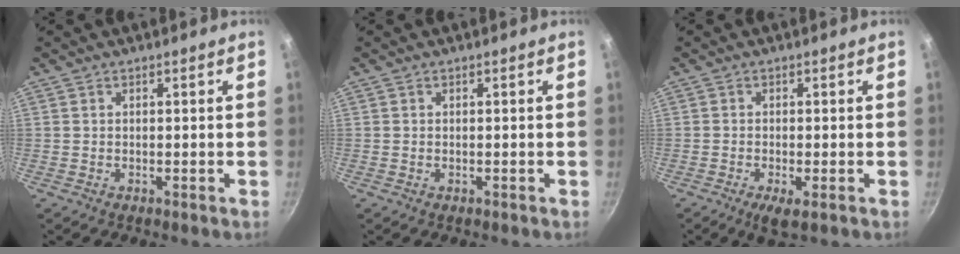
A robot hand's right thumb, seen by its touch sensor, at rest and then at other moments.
{"total": 0.0}
{"total": 3.4, "force": [-1.6, 0.9, 2.9], "torque": [-0.054, -0.001, -0.026]}